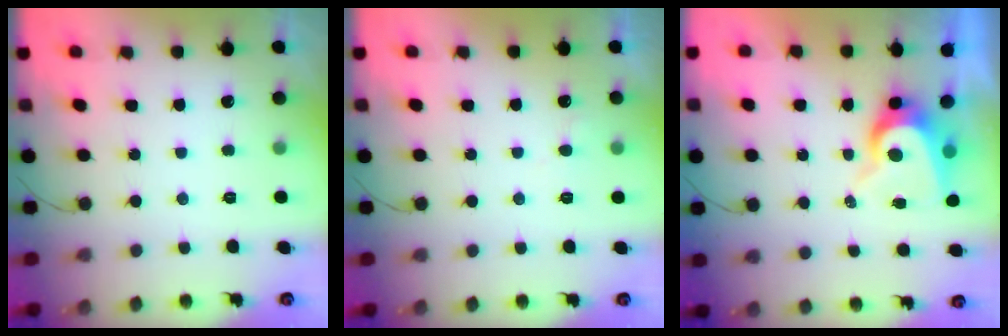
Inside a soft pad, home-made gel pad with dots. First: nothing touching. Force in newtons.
{"total": 4.5, "press": 4.5, "slide": 0.4}
{"total": 7.9, "press": 7.9, "slide": 0.7}